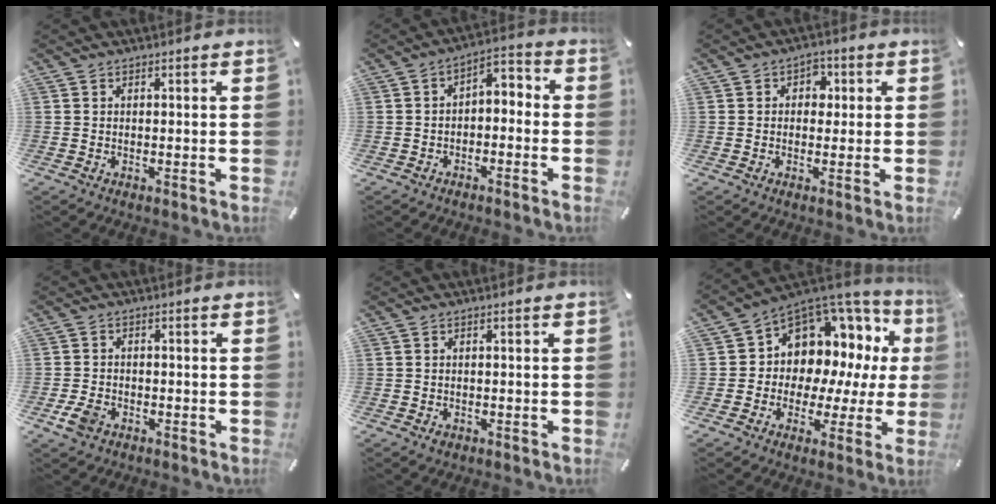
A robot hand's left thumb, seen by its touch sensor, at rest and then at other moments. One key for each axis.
{"total": 4.1, "fx": -2.9, "fy": 2.3, "fz": 1.7, "tx": -0.027, "ty": 0.014, "tz": -0.061}
{"total": 3.7, "fx": 0.1, "fy": 3.2, "fz": 1.8, "tx": -0.016, "ty": 0.002, "tz": -0.008}
{"total": 4.2, "fx": -1.9, "fy": 2.9, "fz": 2.3, "tx": -0.057, "ty": 0.003, "tz": -0.039}
{"total": 1.1, "fx": -0.5, "fy": 0.9, "fz": 0.5, "tx": -0.009, "ty": 0.003, "tz": -0.011}
{"total": 10.5, "fx": 4.2, "fy": 8.9, "fz": 3.7, "tx": -0.066, "ty": -0.056, "tz": 0.082}